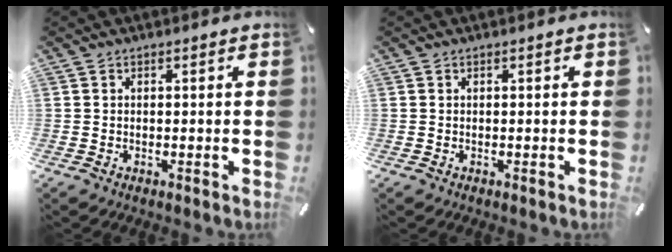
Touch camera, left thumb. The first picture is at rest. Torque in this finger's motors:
{"motor_torque": [-0.51, -0.30, -0.17, 0.34, -0.03]}